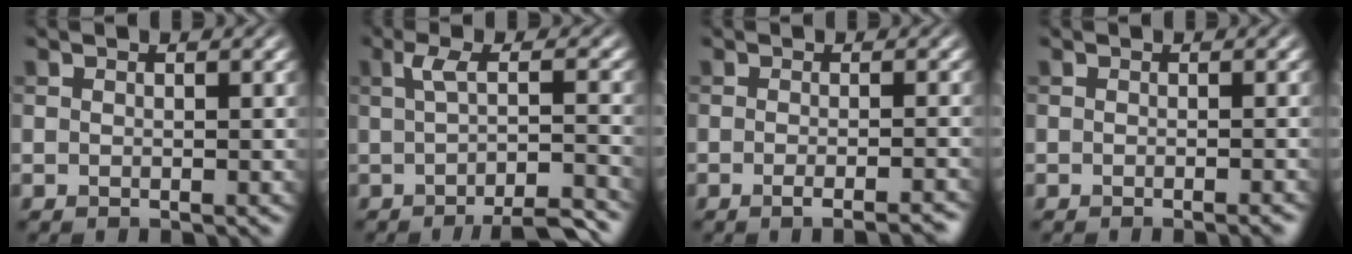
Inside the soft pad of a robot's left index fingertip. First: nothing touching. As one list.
[{"total": 6.1, "force": [-2.2, 1.3, 5.6], "torque": [-0.071, -0.007, -0.038]}, {"total": 3.6, "force": [-1.7, 1.2, 2.9], "torque": [-0.018, 0.003, -0.022]}, {"total": 1.5, "force": [-0.8, 0.4, 1.2], "torque": [-0.005, 0.000, -0.012]}]